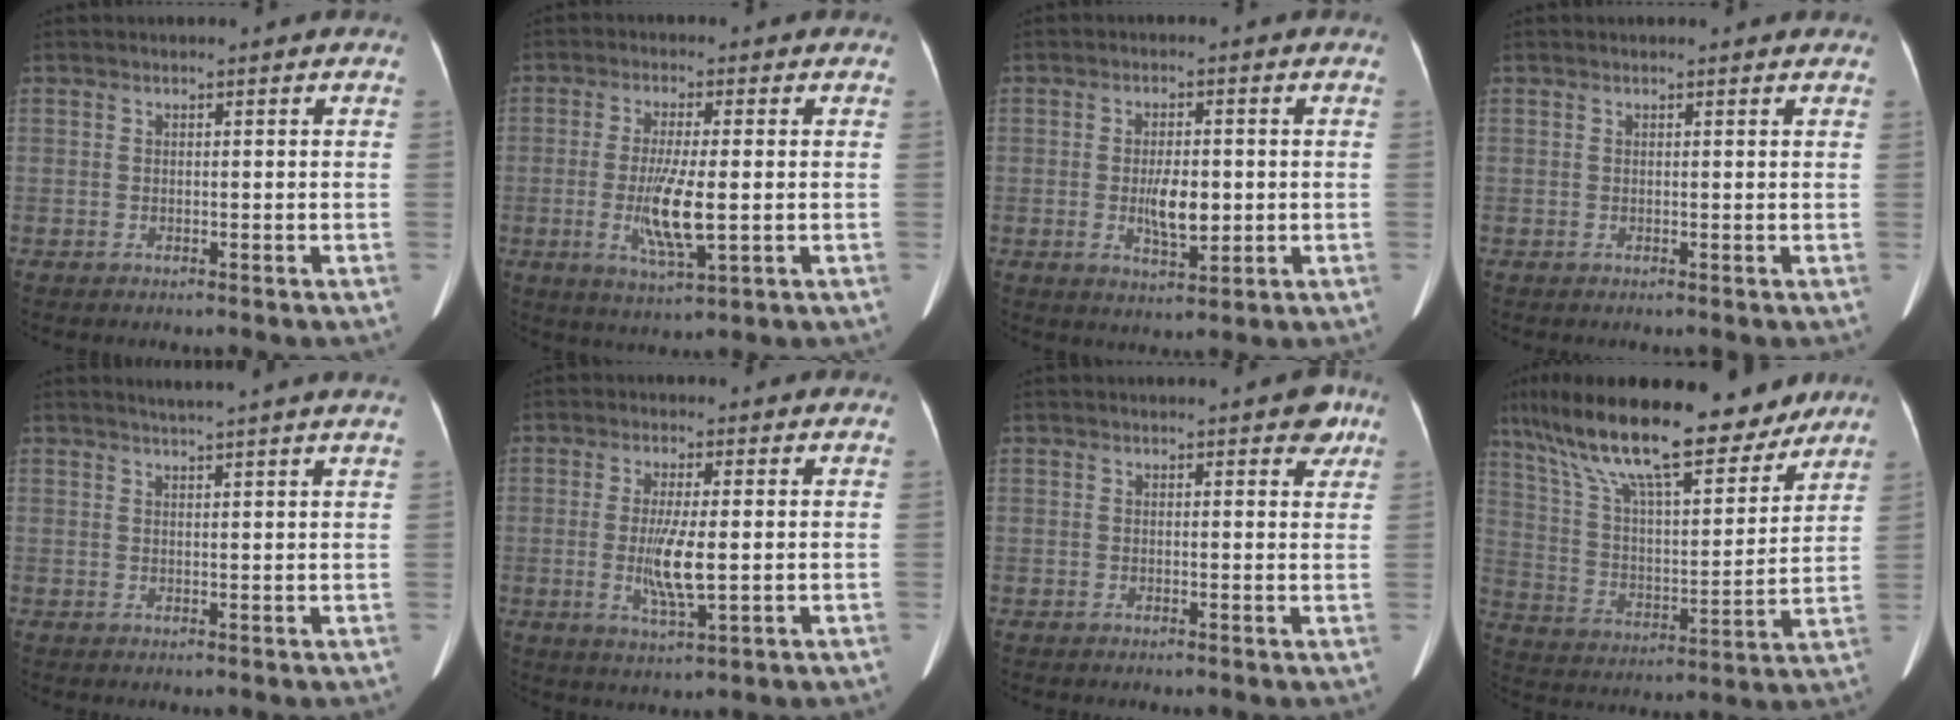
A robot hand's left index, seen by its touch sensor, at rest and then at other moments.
{"total": 7.5, "force": [-1.5, 1.1, 7.2], "torque": [-0.143, -0.036, -0.029]}
{"total": 5.0, "force": [-1.1, 1.9, 4.5], "torque": [-0.081, -0.024, -0.015]}
{"total": 2.7, "force": [2.5, 0.5, 0.7], "torque": [-0.007, -0.004, 0.018]}
{"total": 7.2, "force": [6.4, -1.0, 3.1], "torque": [-0.041, -0.002, 0.064]}
{"total": 6.0, "force": [-1.0, 0.8, 5.9], "torque": [-0.117, -0.031, -0.018]}
{"total": 3.7, "force": [2.3, 1.3, 2.5], "torque": [-0.014, -0.006, 0.020]}
{"total": 24.0, "force": [18.3, 6.2, 14.2], "torque": [-0.249, 0.011, 0.298]}